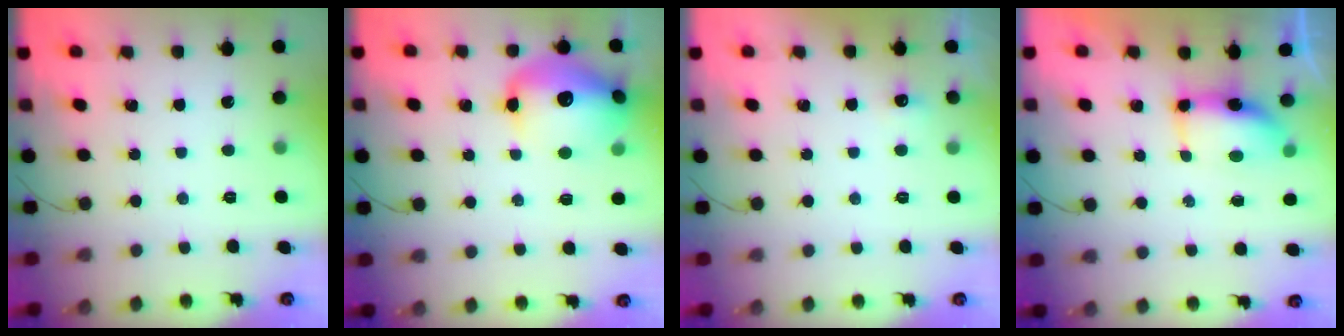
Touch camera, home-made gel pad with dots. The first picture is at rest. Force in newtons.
{"total": 16.4, "press": 16.1, "slide": 2.9}
{"total": 6.6, "press": 3.0, "slide": 5.9}
{"total": 7.0, "press": 6.9, "slide": 1.1}